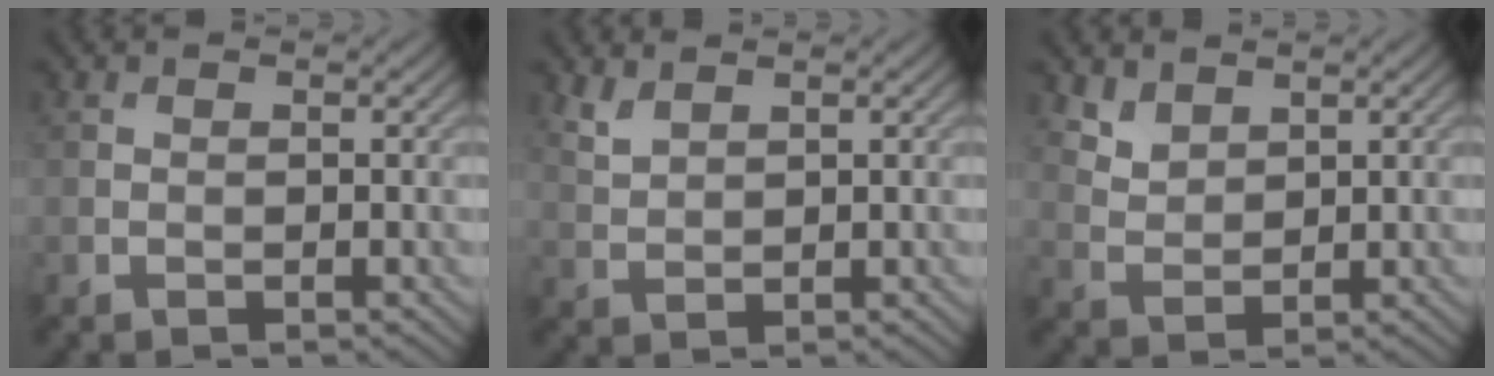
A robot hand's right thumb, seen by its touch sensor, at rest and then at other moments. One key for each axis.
{"total": 2.3, "fx": 1.9, "fy": 0.8, "fz": 1.1, "tx": -0.034, "ty": 0.001, "tz": 0.047}
{"total": 3.2, "fx": 2.5, "fy": 1.6, "fz": 1.2, "tx": -0.036, "ty": -0.009, "tz": 0.065}